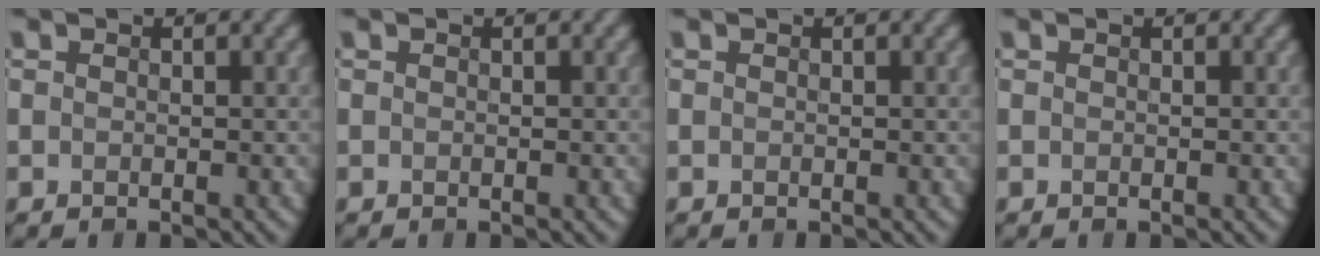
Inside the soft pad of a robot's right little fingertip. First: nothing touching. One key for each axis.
{"total": 0.0}
{"total": 0.0}
{"total": 0.0}